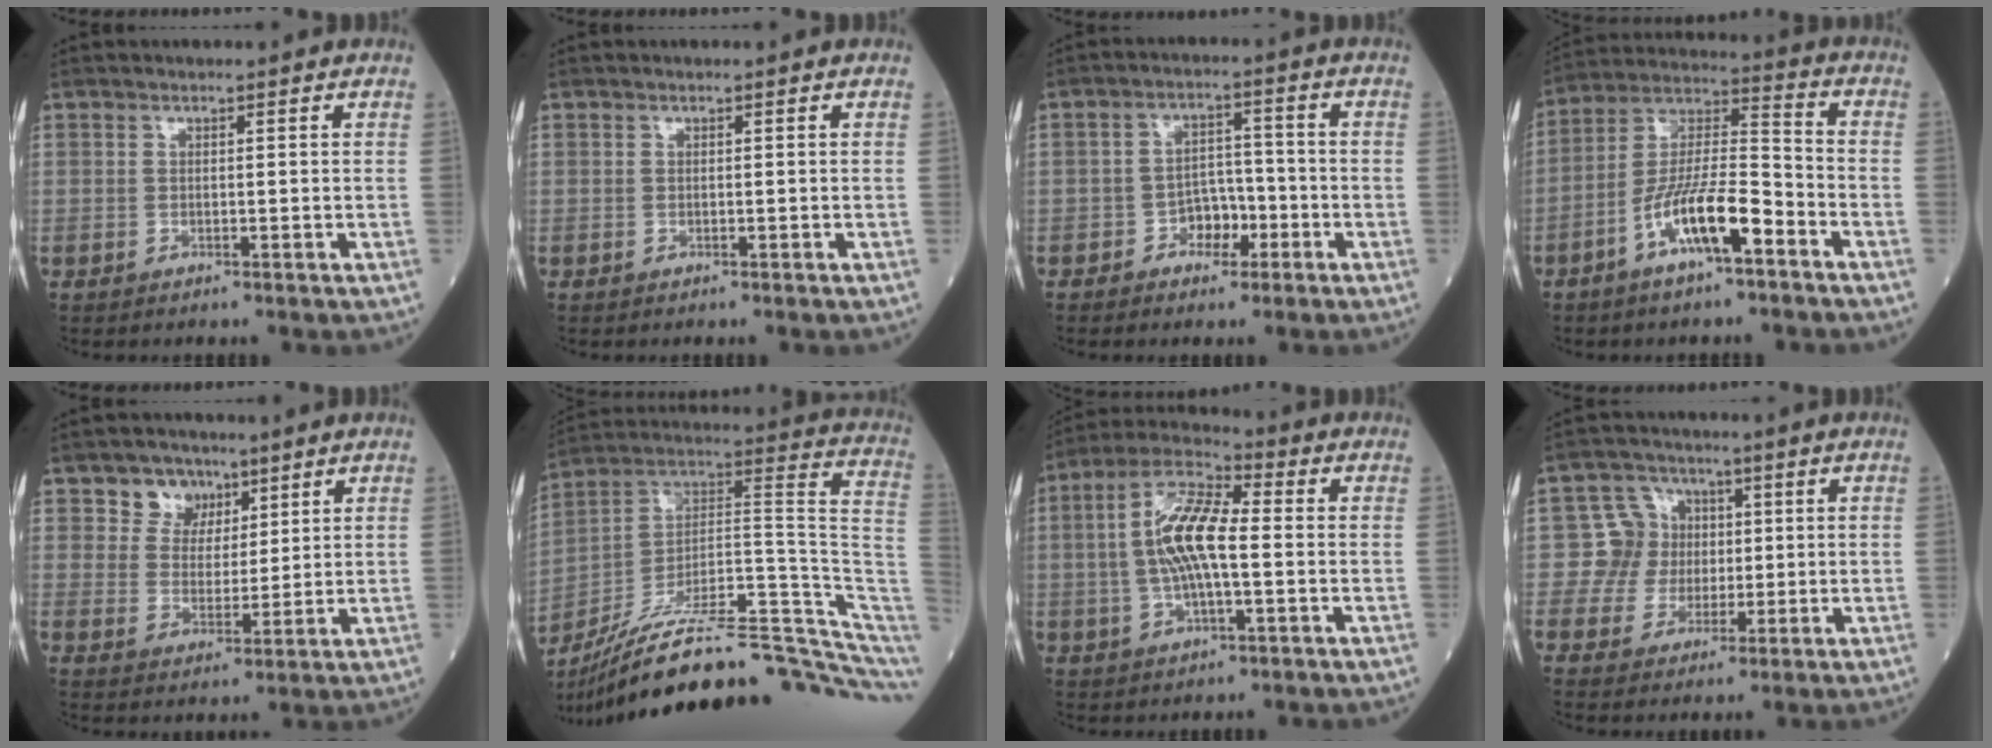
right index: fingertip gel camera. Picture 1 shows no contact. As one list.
[{"total": 0.0}, {"total": 4.6, "force": [-2.3, 2.9, 2.6], "torque": [-0.037, 0.013, -0.042]}, {"total": 11.9, "force": [-6.1, 2.3, 10.0], "torque": [-0.195, 0.008, -0.114]}, {"total": 5.7, "force": [3.5, 4.4, 0.7], "torque": [-0.014, 0.007, 0.064]}, {"total": 28.5, "force": [-21.8, 3.7, 17.9], "torque": [-0.195, 0.038, -0.334]}, {"total": 10.8, "force": [-0.2, 3.1, 10.3], "torque": [-0.210, 0.015, -0.007]}, {"total": 5.8, "force": [0.4, 5.8, 0.2], "torque": [0.009, 0.018, 0.006]}]